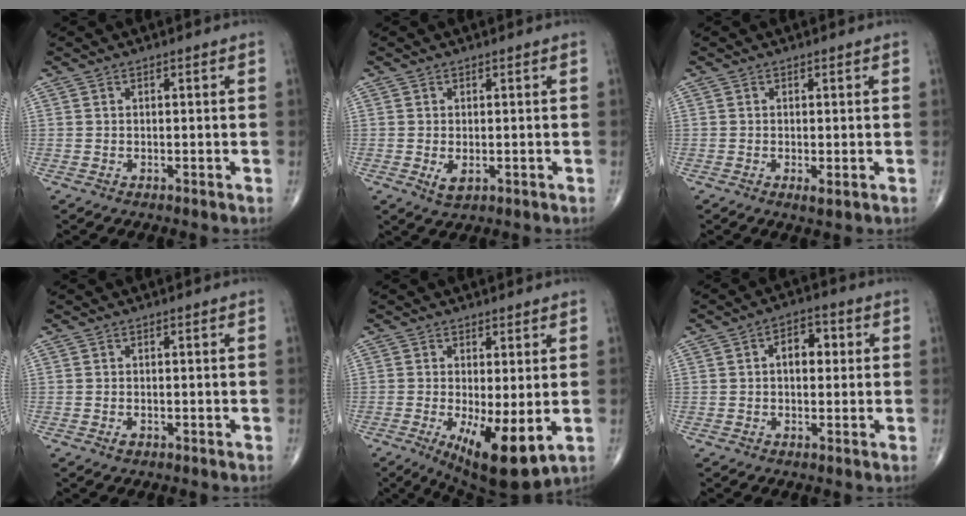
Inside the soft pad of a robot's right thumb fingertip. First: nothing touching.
{"total": 2.3, "force": [-0.4, 1.3, 1.9], "torque": [-0.033, -0.005, -0.004]}
{"total": 1.4, "force": [-0.3, 0.4, 1.3], "torque": [-0.027, -0.006, -0.007]}
{"total": 1.0, "force": [-0.5, 0.7, 0.6], "torque": [-0.011, 0.001, -0.007]}
{"total": 11.0, "force": [-2.5, 3.6, 10.1], "torque": [-0.162, -0.025, -0.026]}
{"total": 5.7, "force": [0.8, 3.5, 4.4], "torque": [-0.047, 0.014, 0.005]}